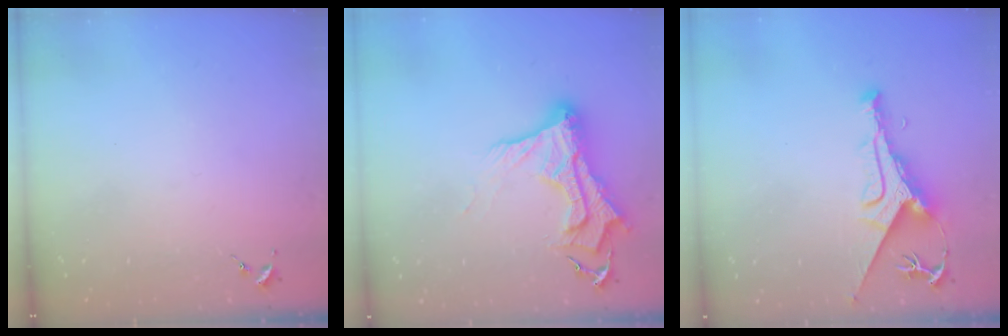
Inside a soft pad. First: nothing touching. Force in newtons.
{"total": 15.8, "press": 15.7, "slide": 1.2}
{"total": 9.5, "press": 9.4, "slide": 1.0}